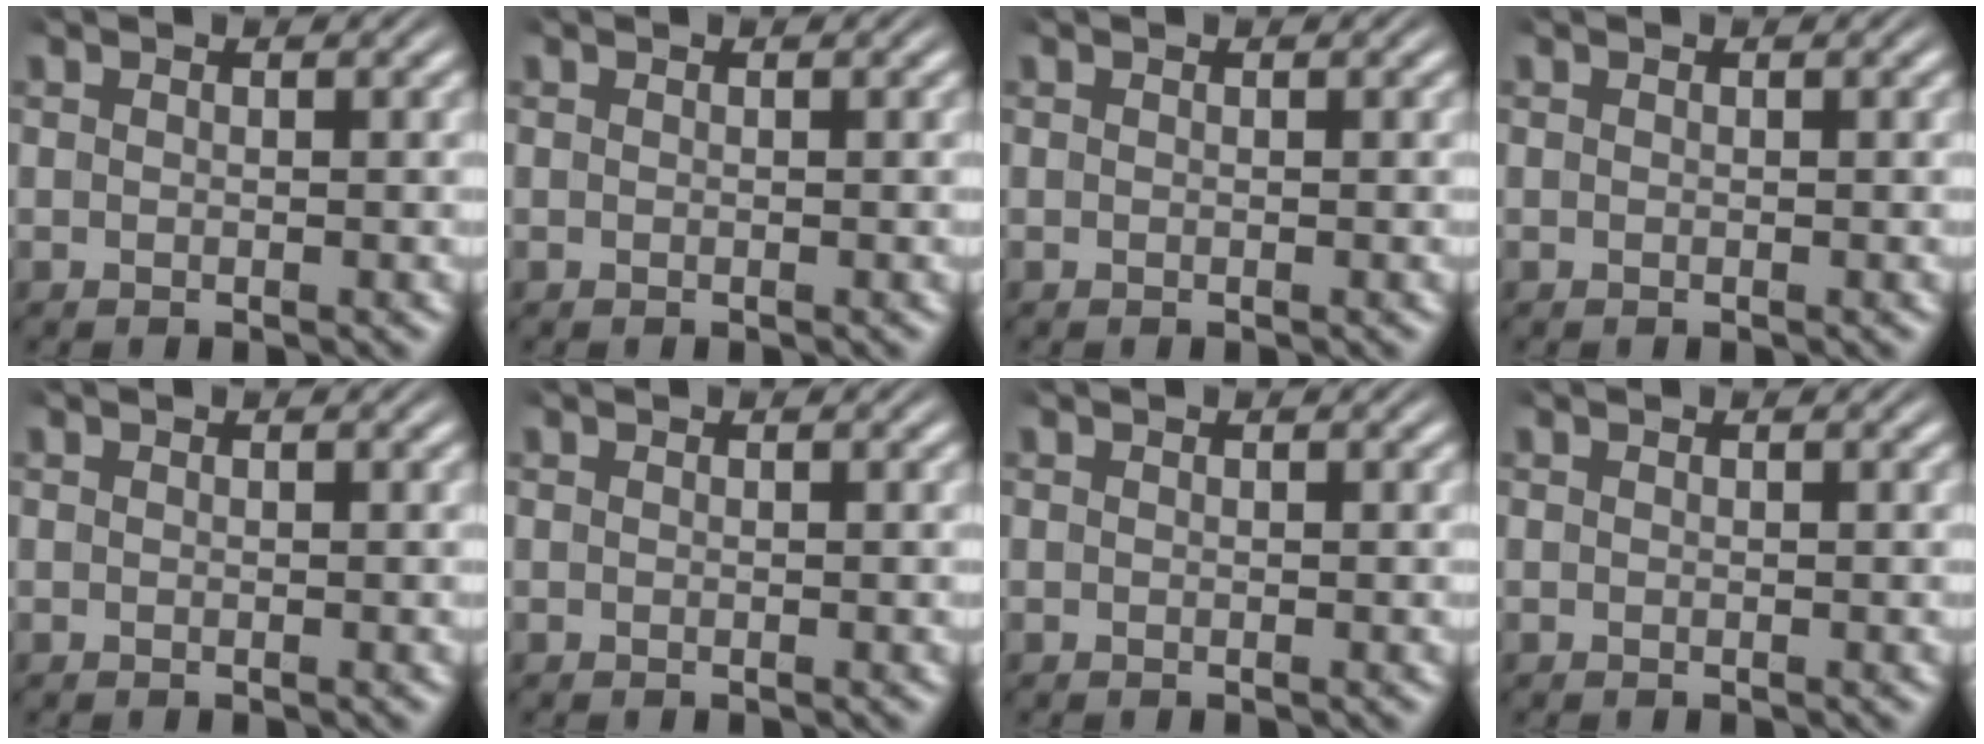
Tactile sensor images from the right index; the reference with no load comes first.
{"total": 0.0}
{"total": 0.0}
{"total": 0.0}
{"total": 0.0}
{"total": 0.0}
{"total": 0.0}
{"total": 0.0}